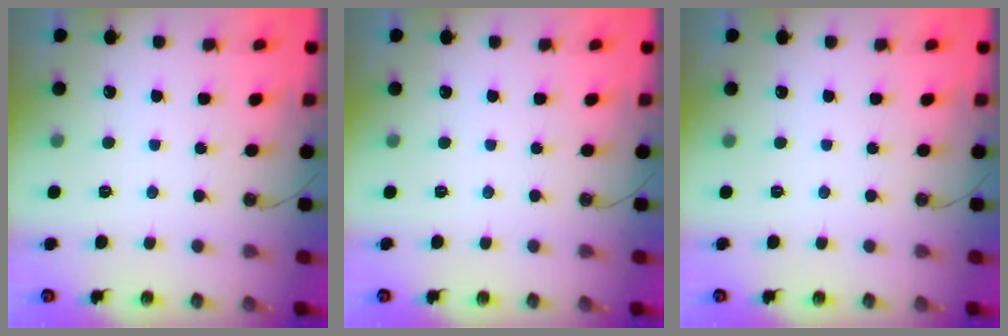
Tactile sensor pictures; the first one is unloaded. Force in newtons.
{"total": 0.0}
{"total": 0.0}